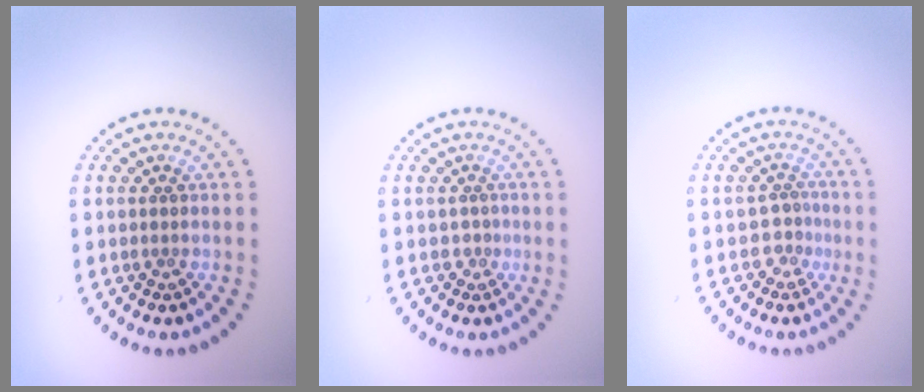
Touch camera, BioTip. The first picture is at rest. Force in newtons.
{"total": 0.5, "press": 0.2, "slide": 0.5}
{"total": 1.7, "press": 1.1, "slide": 1.3}